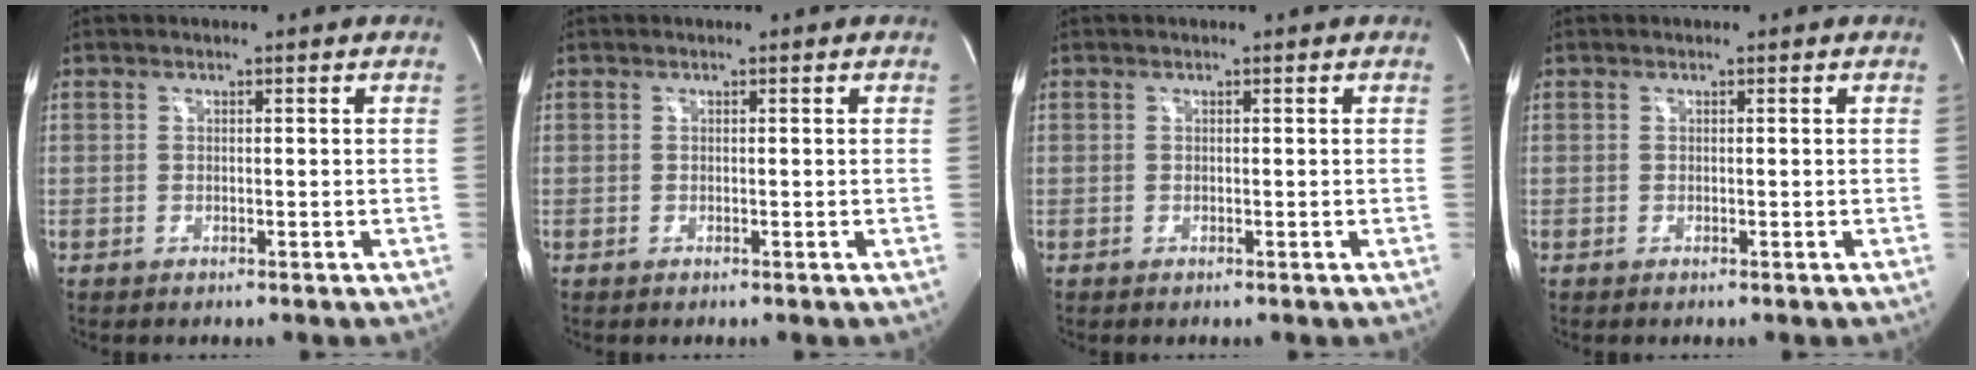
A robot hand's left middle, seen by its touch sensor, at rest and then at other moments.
{"total": 0.0}
{"total": 0.0}
{"total": 0.0}